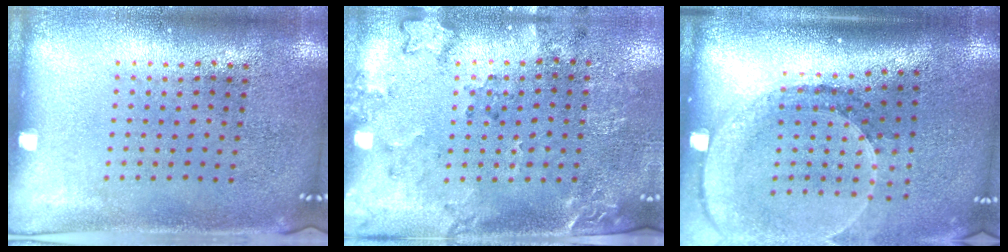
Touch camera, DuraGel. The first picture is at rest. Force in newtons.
{"total": 1.9, "press": 1.5, "slide": 1.2}
{"total": 2.7, "press": 2.0, "slide": 1.8}